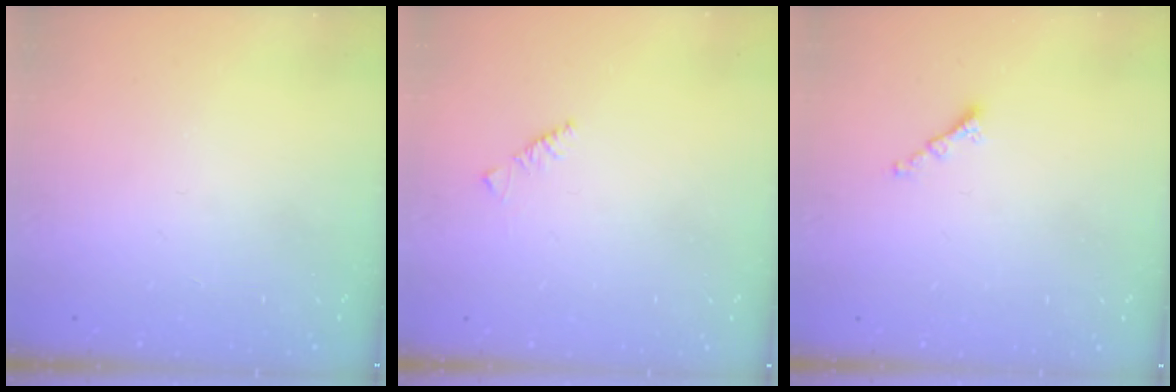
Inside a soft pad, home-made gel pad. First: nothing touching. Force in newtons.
{"total": 1.8, "press": 1.7, "slide": 0.6}
{"total": 1.6, "press": 1.6, "slide": 0.0}